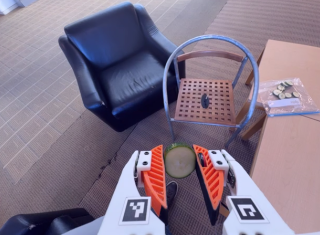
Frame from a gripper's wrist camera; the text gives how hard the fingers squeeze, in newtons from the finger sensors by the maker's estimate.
{"total": 8.2, "left": 8.0, "right": 8.4}